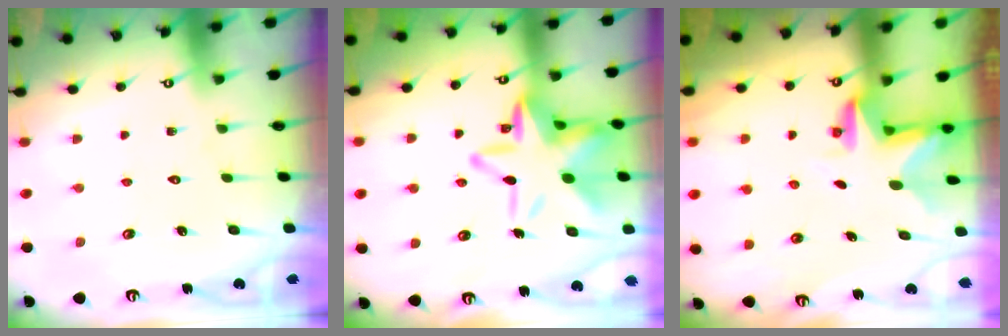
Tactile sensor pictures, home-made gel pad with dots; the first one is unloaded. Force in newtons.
{"total": 19.2, "press": 19.1, "slide": 1.5}
{"total": 3.0, "press": 3.0, "slide": 0.1}